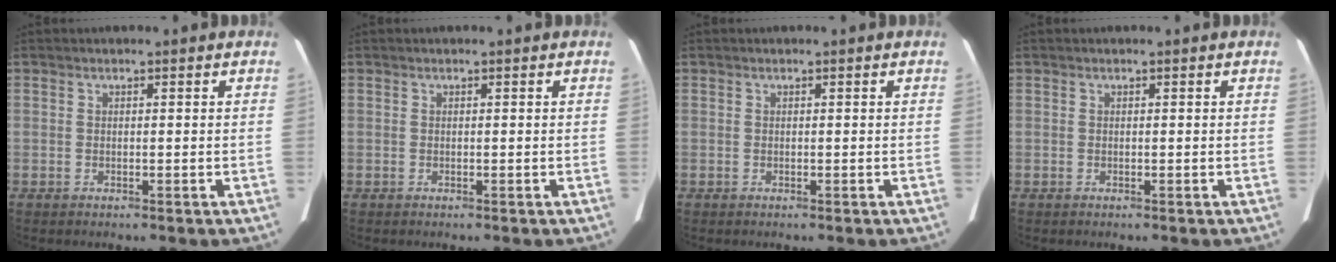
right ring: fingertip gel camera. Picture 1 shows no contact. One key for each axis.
{"total": 0.0}
{"total": 0.0}
{"total": 0.0}